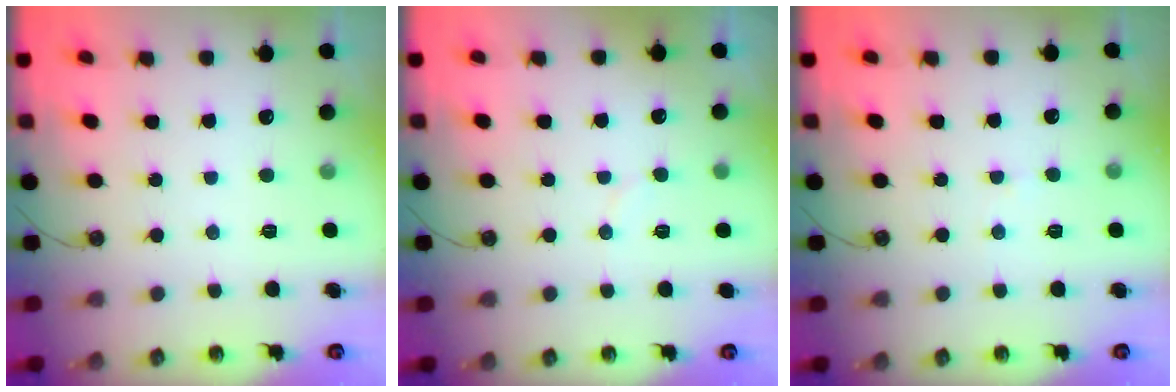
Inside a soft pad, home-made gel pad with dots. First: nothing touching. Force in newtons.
{"total": 3.9, "press": 3.9, "slide": 0.4}
{"total": 5.9, "press": 5.8, "slide": 0.6}